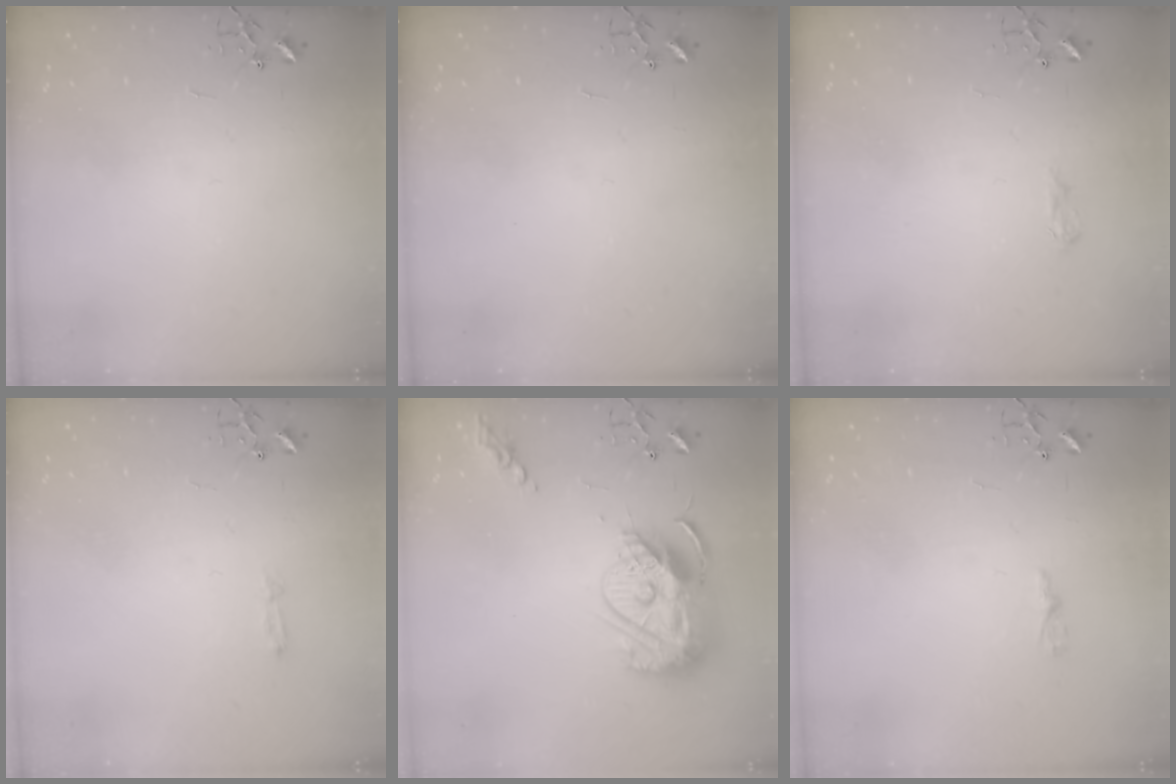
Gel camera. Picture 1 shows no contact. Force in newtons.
{"total": 0.0}
{"total": 6.9, "press": 6.9, "slide": 0.8}
{"total": 2.8, "press": 2.8, "slide": 0.4}
{"total": 16.0, "press": 15.9, "slide": 1.4}
{"total": 2.9, "press": 2.9, "slide": 0.4}